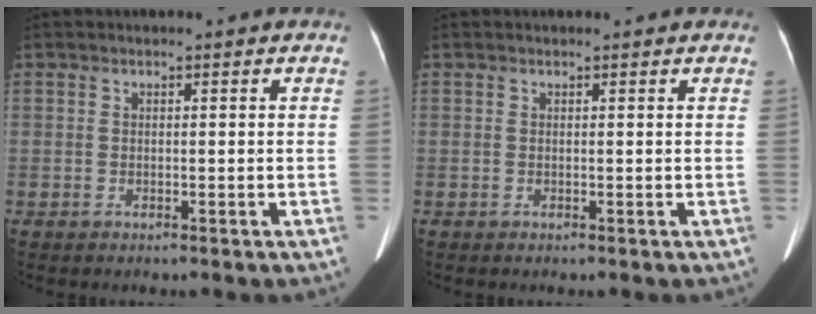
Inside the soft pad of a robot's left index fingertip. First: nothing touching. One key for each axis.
{"total": 0.6, "fx": 0.6, "fy": 0.1, "fz": 0.1, "tx": -0.006, "ty": 0.003, "tz": 0.005}